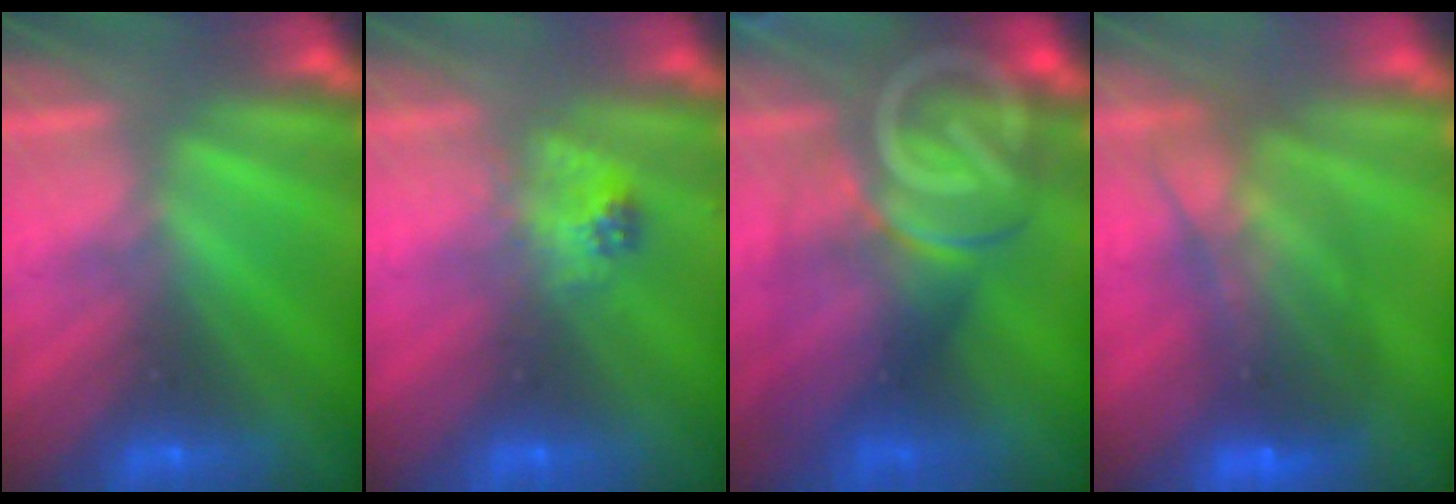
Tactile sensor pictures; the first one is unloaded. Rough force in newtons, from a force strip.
{"total": 2.3}
{"total": 10.8}
{"total": 5.5}